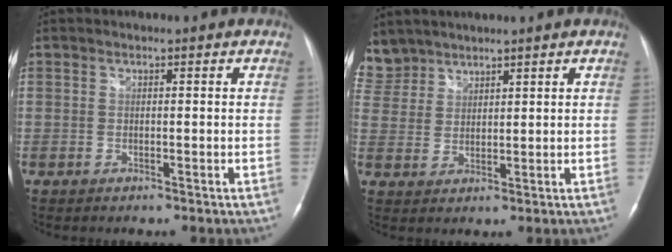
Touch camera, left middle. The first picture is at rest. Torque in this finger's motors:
{"motor_torque": [0.65, -0.64, 0.04, -0.05]}